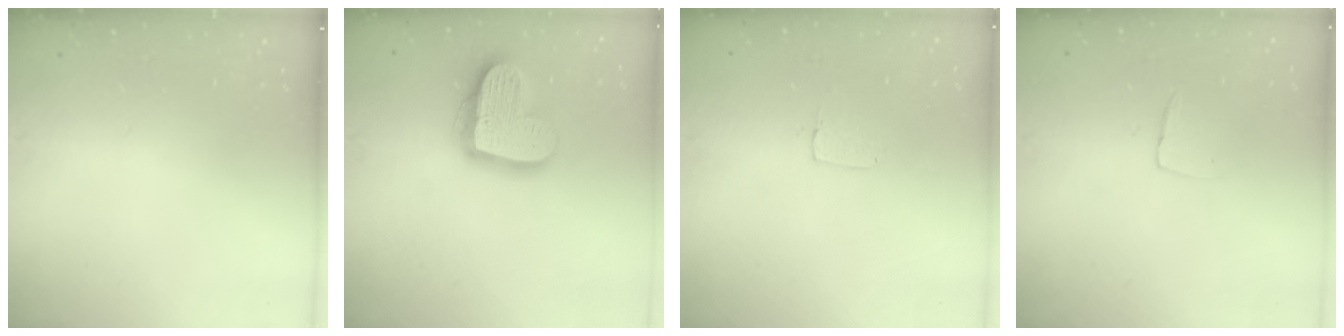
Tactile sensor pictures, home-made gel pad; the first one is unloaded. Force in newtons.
{"total": 17.9, "press": 17.9, "slide": 1.4}
{"total": 3.4, "press": 3.4, "slide": 0.1}
{"total": 3.7, "press": 3.7, "slide": 0.2}